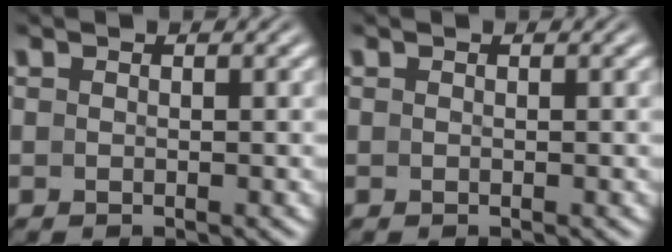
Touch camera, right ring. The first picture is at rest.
{"total": 0.0}